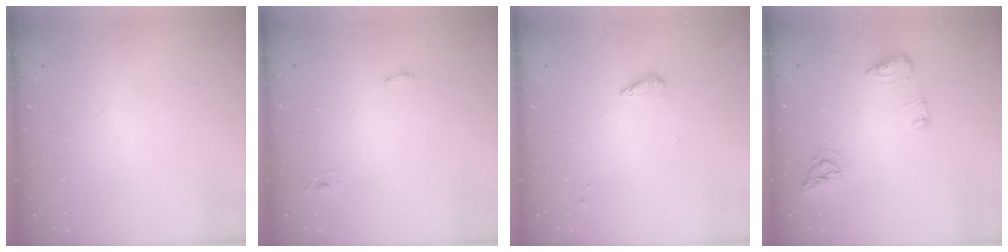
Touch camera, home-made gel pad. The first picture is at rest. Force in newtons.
{"total": 7.6, "press": 3.8, "slide": 6.6}
{"total": 3.4, "press": 3.4, "slide": 0.5}
{"total": 9.7, "press": 9.6, "slide": 1.1}